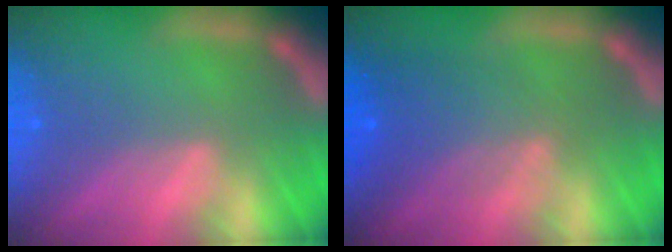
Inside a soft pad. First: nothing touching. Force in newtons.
{"total": 5.1}